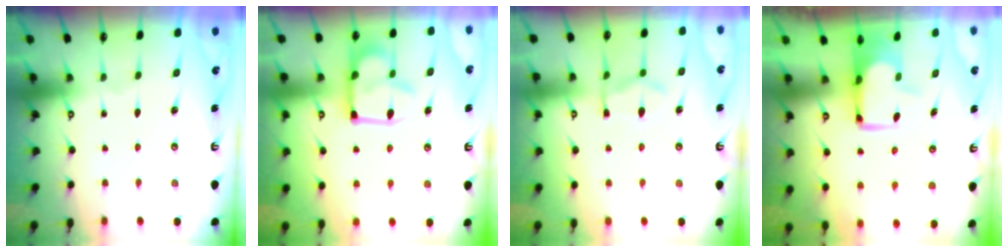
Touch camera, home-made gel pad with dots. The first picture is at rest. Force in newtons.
{"total": 15.3, "press": 15.2, "slide": 1.2}
{"total": 11.9, "press": 11.9, "slide": 1.2}
{"total": 2.7, "press": 2.7, "slide": 0.5}